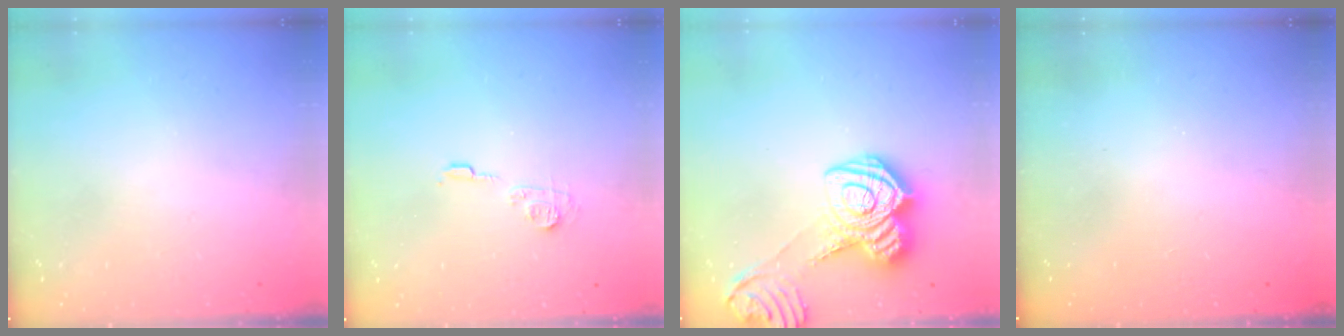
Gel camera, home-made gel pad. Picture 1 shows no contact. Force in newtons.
{"total": 6.2, "press": 6.2, "slide": 0.2}
{"total": 17.8, "press": 17.8, "slide": 1.2}
{"total": 2.3, "press": 2.2, "slide": 0.8}